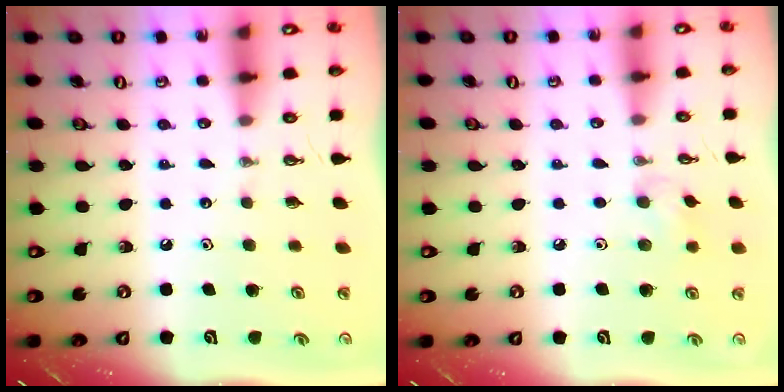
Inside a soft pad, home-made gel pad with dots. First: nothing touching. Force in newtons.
{"total": 6.0, "press": 5.9, "slide": 1.2}